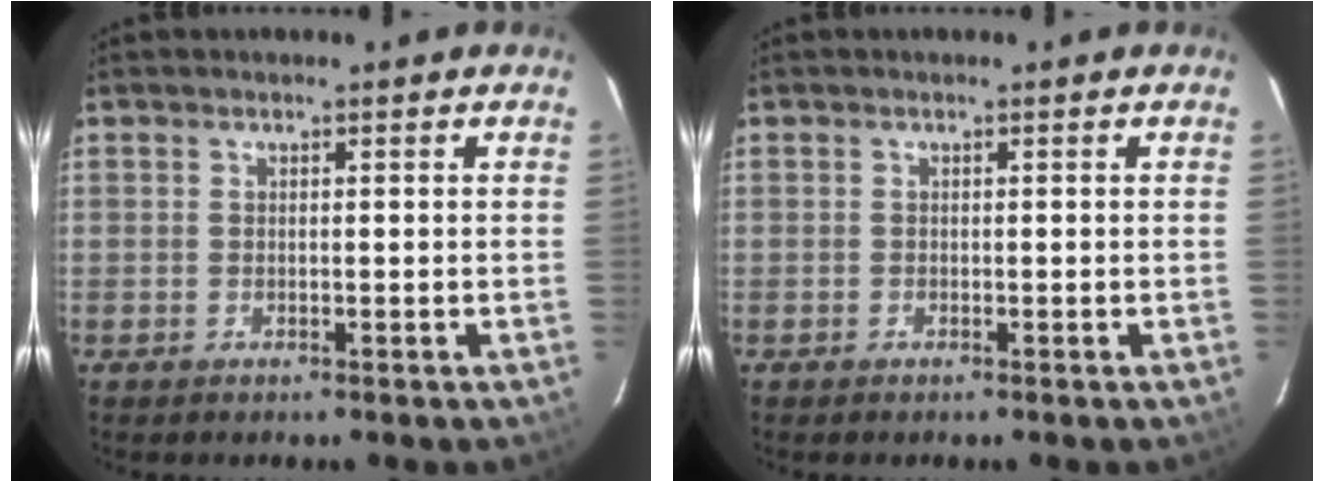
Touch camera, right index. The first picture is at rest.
{"total": 0.0}